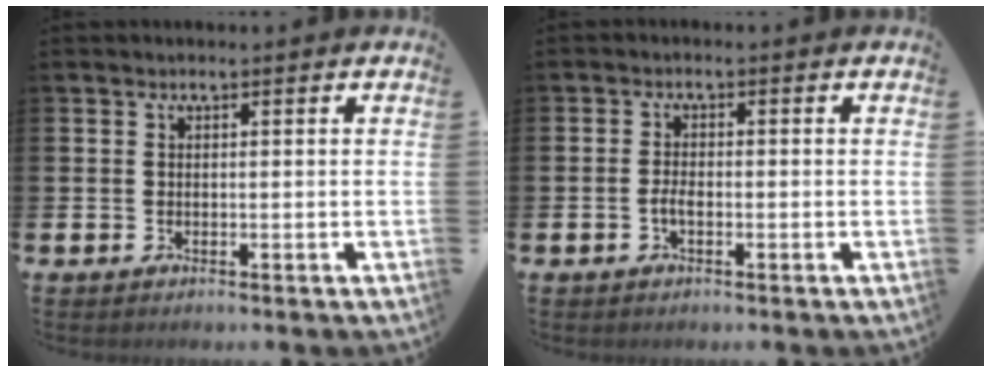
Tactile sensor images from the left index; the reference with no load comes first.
{"total": 1.7, "force": [-0.6, 0.7, 1.4], "torque": [-0.024, 0.001, -0.014]}